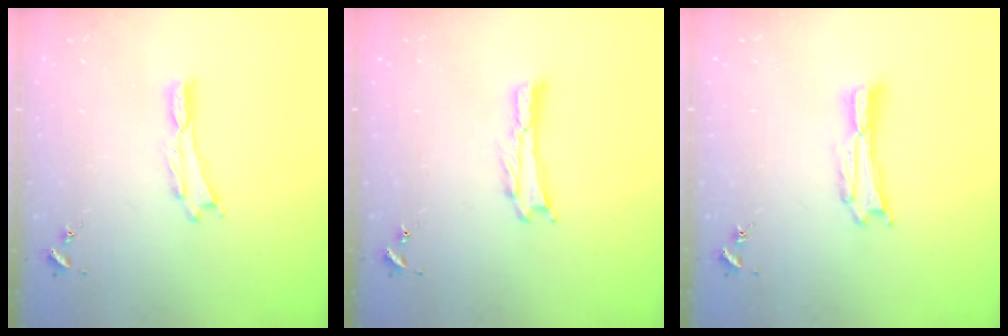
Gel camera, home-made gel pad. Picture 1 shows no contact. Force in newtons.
{"total": 0.0}
{"total": 0.9, "press": 0.9, "slide": 0.2}